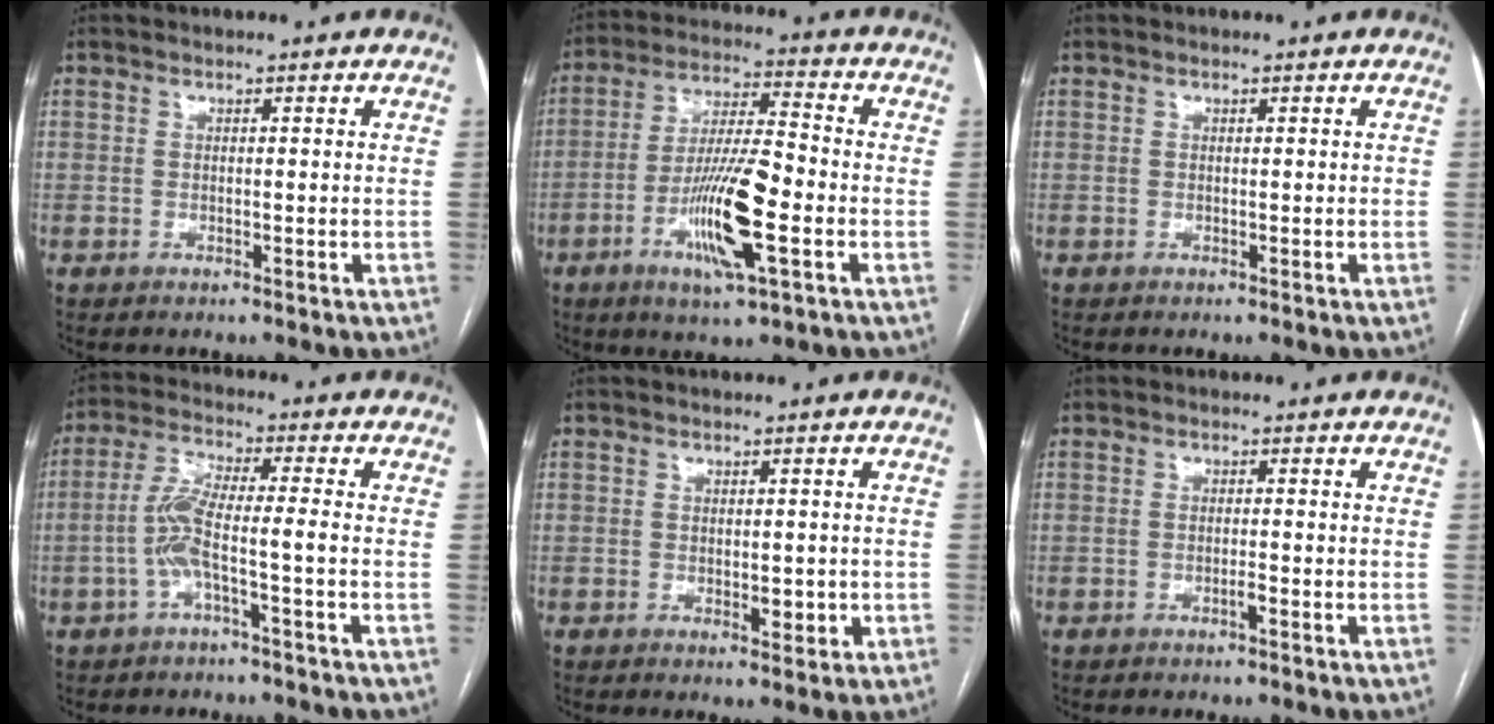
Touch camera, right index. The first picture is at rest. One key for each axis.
{"total": 13.1, "fx": -4.3, "fy": 1.8, "fz": 12.3, "tx": -0.233, "ty": -0.007, "tz": -0.077}
{"total": 0.0}
{"total": 6.3, "fx": -1.9, "fy": 0.0, "fz": 6.0, "tx": -0.129, "ty": 0.017, "tz": -0.039}
{"total": 2.6, "fx": -0.4, "fy": 1.4, "fz": 2.2, "tx": -0.027, "ty": -0.001, "tz": 0.001}
{"total": 0.8, "fx": -0.5, "fy": 0.0, "fz": 0.6, "tx": -0.014, "ty": 0.001, "tz": -0.008}